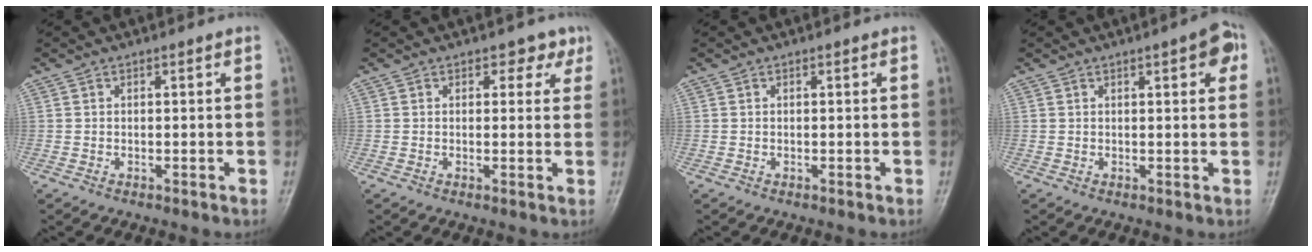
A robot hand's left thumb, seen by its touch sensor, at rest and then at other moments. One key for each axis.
{"total": 2.9, "fx": 1.8, "fy": 2.0, "fz": 1.2, "tx": 0.012, "ty": -0.006, "tz": 0.017}
{"total": 0.0}
{"total": 4.5, "fx": 2.0, "fy": 1.3, "fz": 3.9, "tx": -0.038, "ty": 0.000, "tz": 0.020}